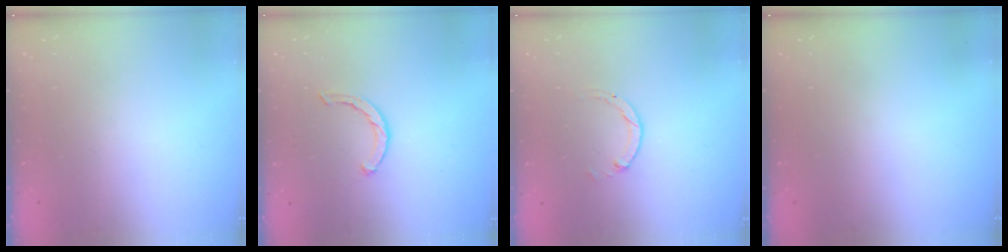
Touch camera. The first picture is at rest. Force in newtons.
{"total": 2.1, "press": 2.1, "slide": 0.3}
{"total": 0.0}
{"total": 0.0}